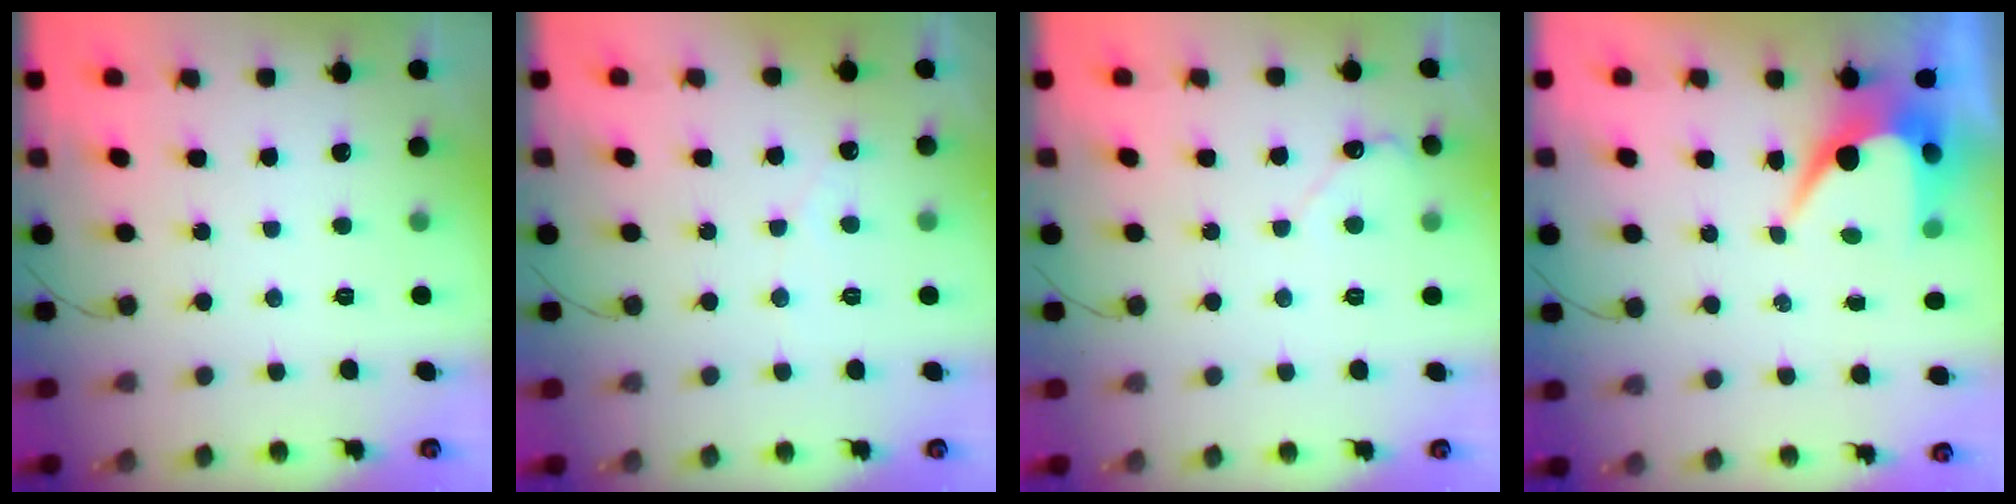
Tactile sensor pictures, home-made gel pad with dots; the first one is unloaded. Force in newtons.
{"total": 1.7, "press": 1.7, "slide": 0.0}
{"total": 2.8, "press": 2.7, "slide": 0.3}
{"total": 7.0, "press": 7.0, "slide": 0.5}